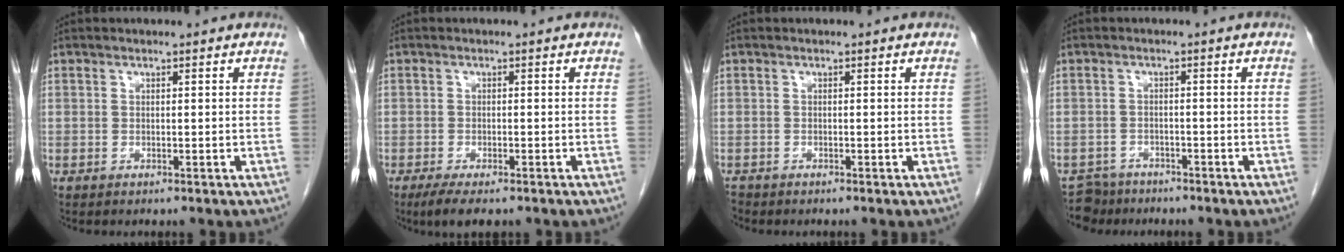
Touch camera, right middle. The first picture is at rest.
{"total": 4.5, "force": [-3.3, 1.3, 2.9], "torque": [-0.051, -0.010, -0.050]}
{"total": 1.3, "force": [-1.1, 0.7, 0.1], "torque": [-0.009, -0.002, -0.019]}
{"total": 4.0, "force": [-3.4, 1.9, -0.7], "torque": [0.012, -0.001, -0.060]}